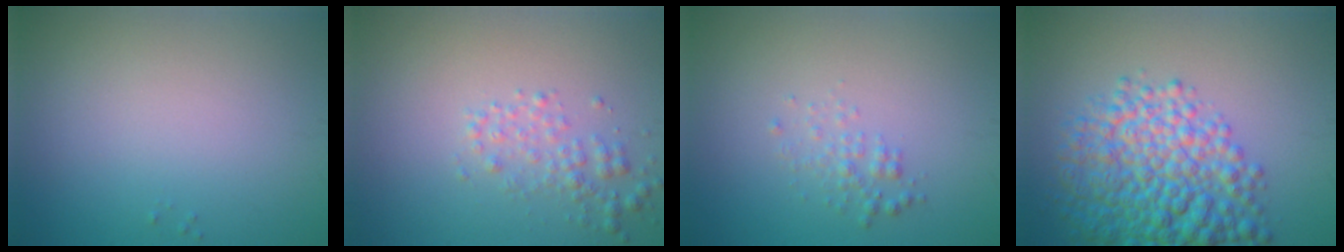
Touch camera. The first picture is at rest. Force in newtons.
{"total": 2.1, "press": 2.1, "slide": 0.1}
{"total": 1.3, "press": 1.3, "slide": 0.0}
{"total": 8.9, "press": 8.9, "slide": 0.3}